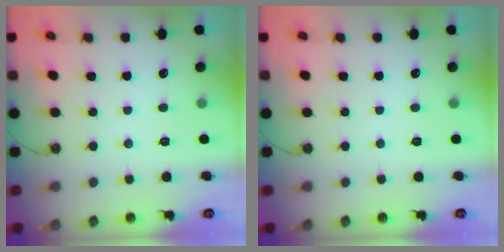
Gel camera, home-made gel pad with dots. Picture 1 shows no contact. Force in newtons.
{"total": 0.0}